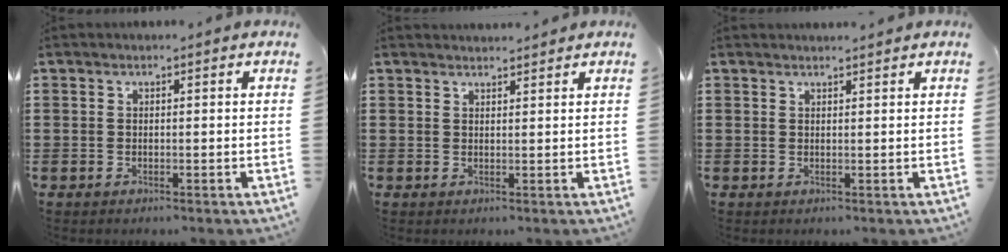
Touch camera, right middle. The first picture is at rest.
{"total": 1.6, "force": [1.6, 0.1, 0.1], "torque": [0.003, -0.001, 0.029]}
{"total": 1.1, "force": [1.1, -0.1, 0.1], "torque": [-0.004, -0.002, 0.021]}